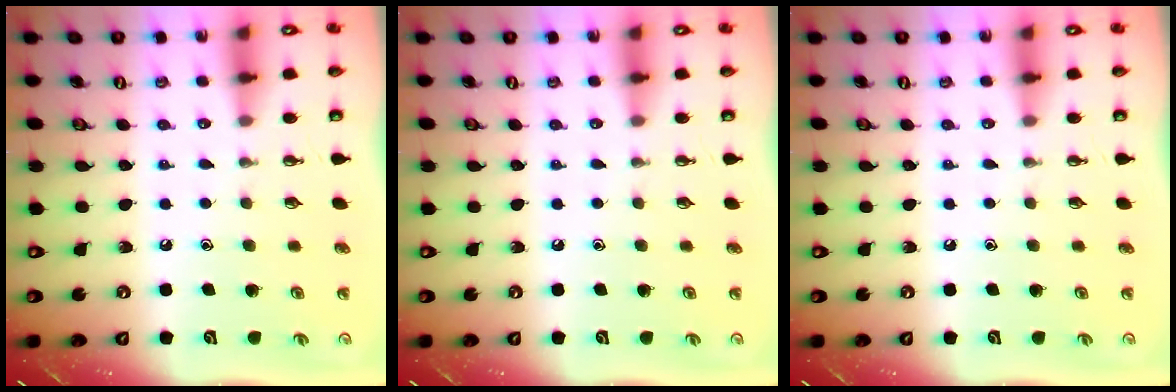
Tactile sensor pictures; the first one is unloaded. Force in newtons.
{"total": 0.0}
{"total": 0.0}